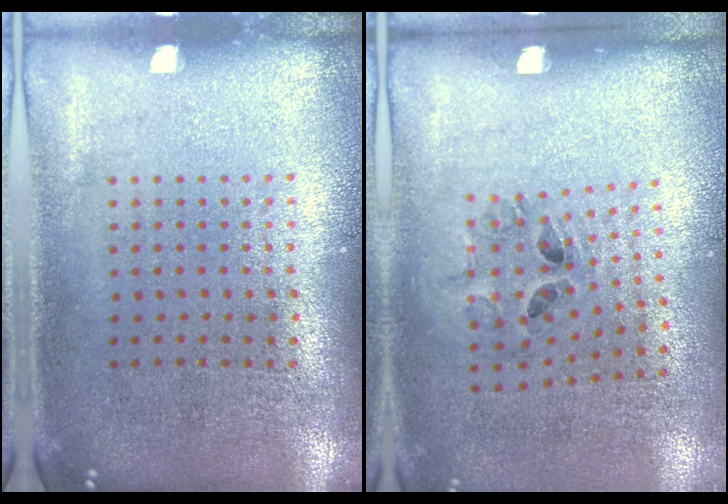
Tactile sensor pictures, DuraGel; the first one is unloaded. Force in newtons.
{"total": 1.3, "press": 0.7, "slide": 1.2}